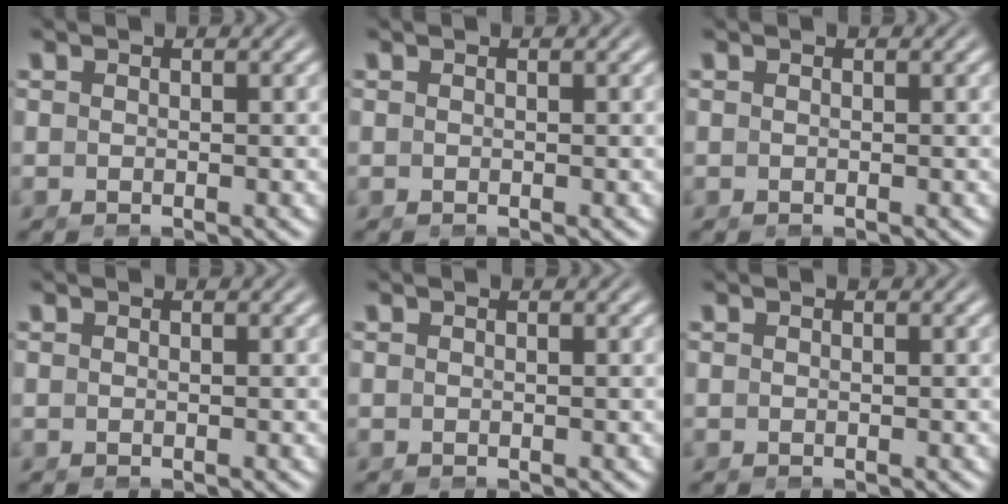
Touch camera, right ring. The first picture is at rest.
{"total": 0.0}
{"total": 0.0}
{"total": 0.0}
{"total": 0.0}
{"total": 0.0}